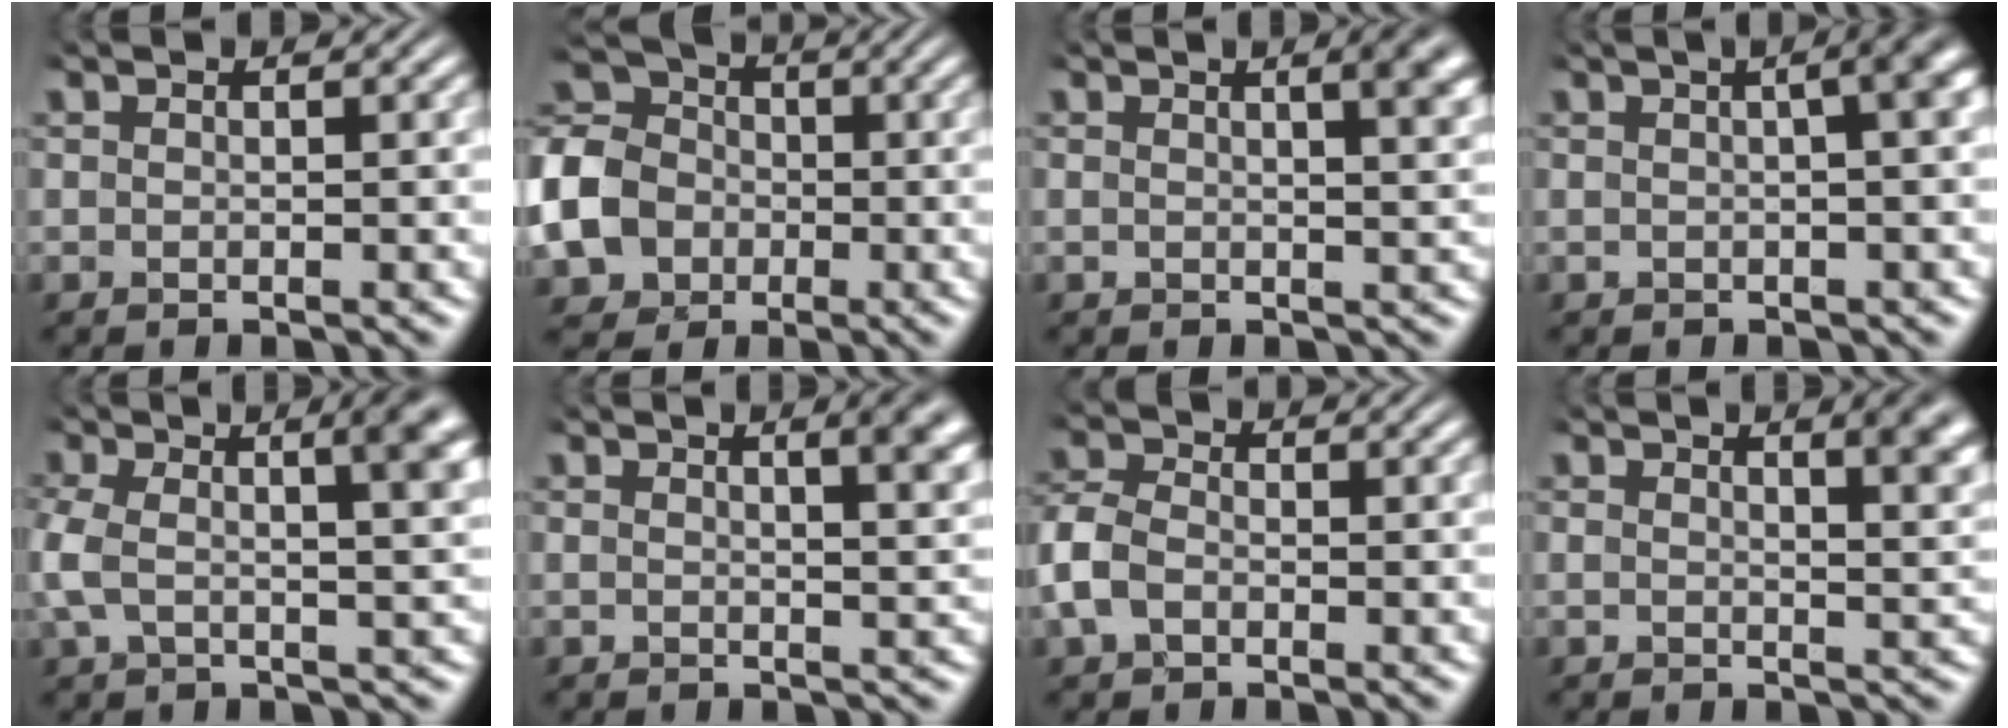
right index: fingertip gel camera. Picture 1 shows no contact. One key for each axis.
{"total": 9.9, "fx": -0.8, "fy": 8.9, "fz": 4.3, "tx": -0.115, "ty": -0.036, "tz": -0.008}
{"total": 3.9, "fx": 1.5, "fy": 0.9, "fz": 3.5, "tx": -0.028, "ty": 0.015, "tz": 0.018}
{"total": 8.5, "fx": 2.7, "fy": 3.7, "fz": 7.1, "tx": -0.050, "ty": 0.057, "tz": 0.015}
{"total": 7.4, "fx": 1.8, "fy": 3.2, "fz": 6.5, "tx": -0.098, "ty": 0.009, "tz": 0.028}
{"total": 3.6, "fx": 1.6, "fy": 0.6, "fz": 3.2, "tx": -0.027, "ty": 0.011, "tz": 0.021}
{"total": 3.2, "fx": -0.7, "fy": 2.6, "fz": 1.8, "tx": -0.053, "ty": -0.011, "tz": -0.009}
{"total": 3.3, "fx": 1.7, "fy": 0.4, "fz": 2.9, "tx": -0.027, "ty": 0.001, "tz": 0.025}